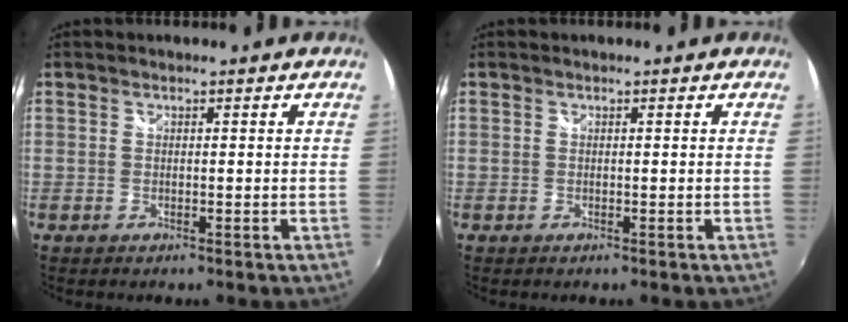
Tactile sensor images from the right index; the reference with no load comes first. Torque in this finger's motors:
{"motor_torque": [-0.02, -0.01, 0.01, 0.01]}